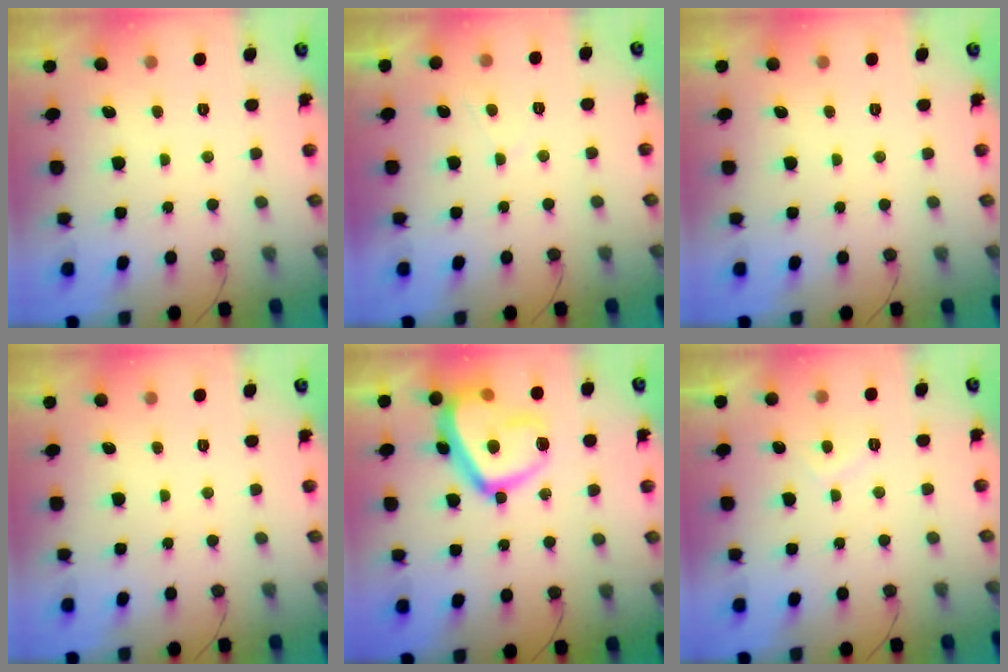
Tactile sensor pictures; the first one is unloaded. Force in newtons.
{"total": 0.9, "press": 0.7, "slide": 0.5}
{"total": 0.0}
{"total": 0.0}
{"total": 20.4, "press": 20.4, "slide": 1.9}
{"total": 2.1, "press": 2.0, "slide": 0.8}